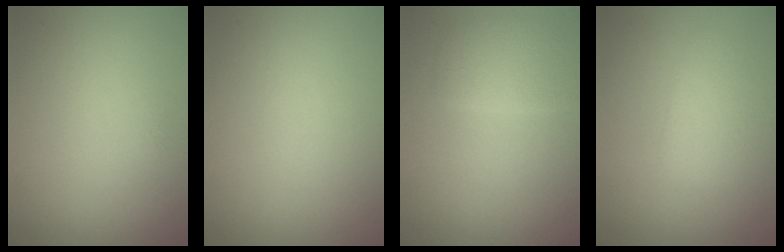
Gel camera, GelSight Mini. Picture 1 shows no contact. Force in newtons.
{"total": 0.0}
{"total": 2.3, "press": 2.2, "slide": 0.1}
{"total": 2.5, "press": 2.5, "slide": 0.1}